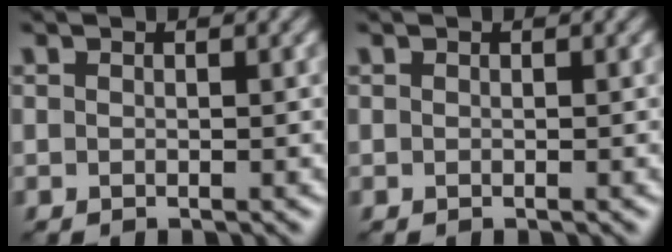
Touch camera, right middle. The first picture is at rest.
{"total": 0.0}